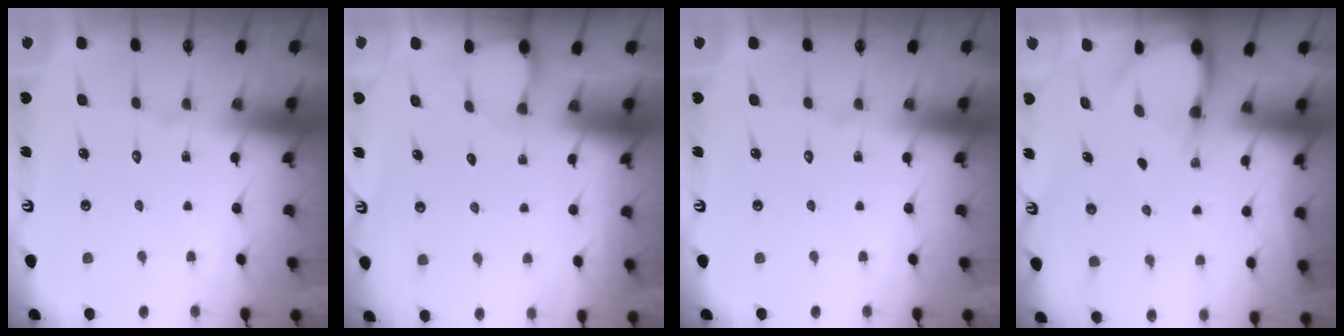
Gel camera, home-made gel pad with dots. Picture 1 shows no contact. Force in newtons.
{"total": 2.0, "press": 1.9, "slide": 0.3}
{"total": 0.0}
{"total": 3.3, "press": 3.3, "slide": 0.1}